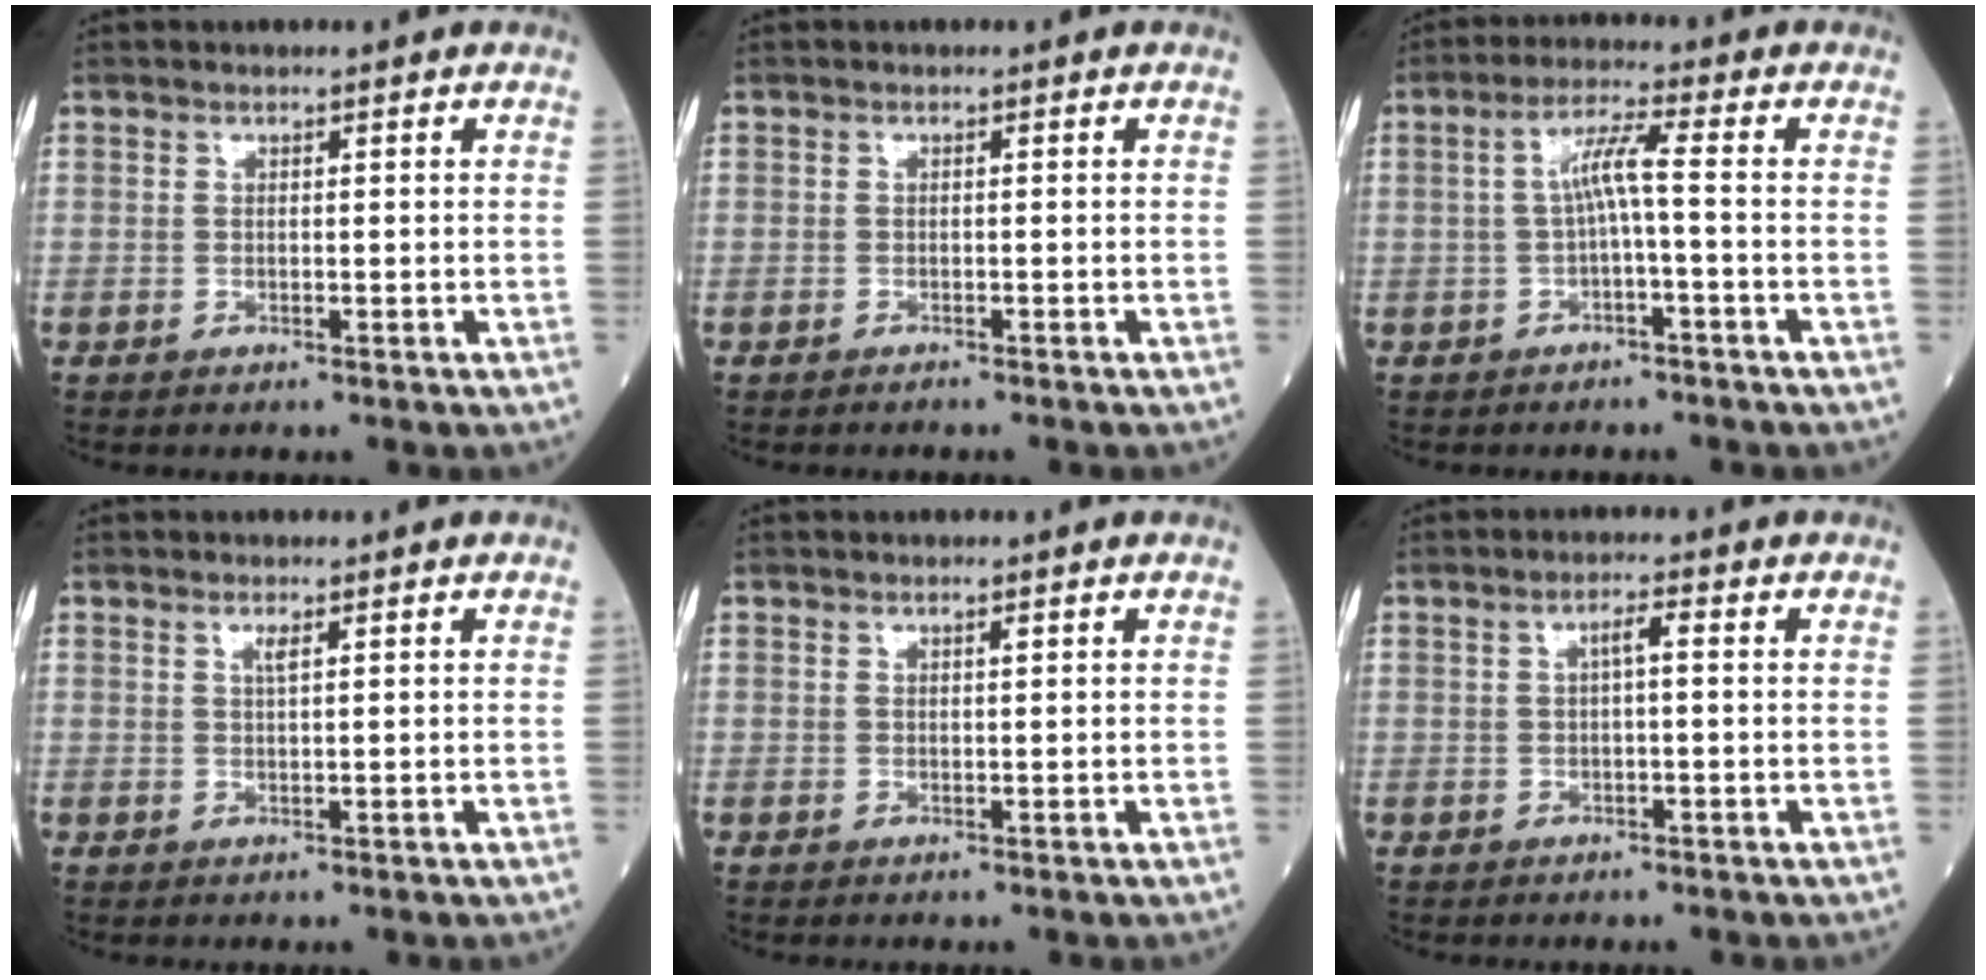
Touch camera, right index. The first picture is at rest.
{"total": 0.9, "force": [-0.8, -0.1, 0.3], "torque": [-0.008, -0.001, -0.013]}
{"total": 4.6, "force": [-0.4, -0.1, 4.6], "torque": [-0.086, 0.020, -0.006]}
{"total": 1.1, "force": [0.5, 0.0, 1.0], "torque": [-0.022, -0.001, 0.010]}
{"total": 0.5, "force": [0.2, 0.0, 0.5], "torque": [-0.007, 0.001, 0.004]}
{"total": 2.2, "force": [0.3, 0.2, 2.2], "torque": [-0.037, 0.004, 0.004]}